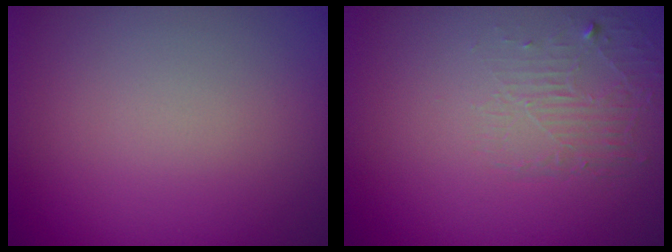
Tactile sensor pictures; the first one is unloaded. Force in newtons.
{"total": 1.8, "press": 0.4, "slide": 1.8}